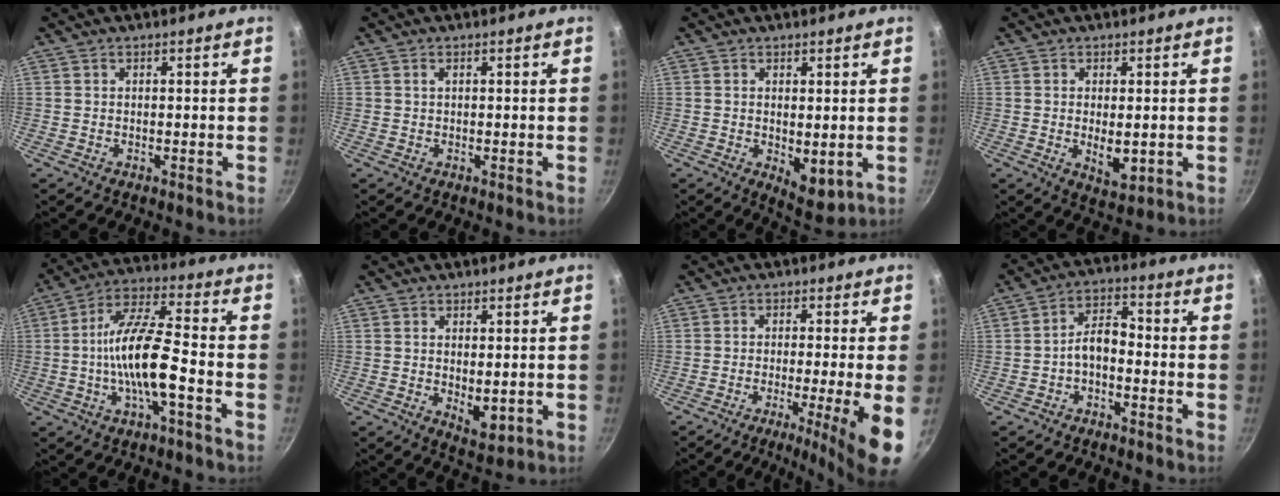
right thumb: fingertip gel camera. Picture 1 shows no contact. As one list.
[{"total": 0.6, "force": [0.2, 0.3, 0.4], "torque": [-0.008, 0.002, 0.004]}, {"total": 5.8, "force": [-0.1, 2.9, 5.1], "torque": [-0.065, -0.019, 0.006]}, {"total": 5.2, "force": [-0.3, 2.4, 4.6], "torque": [-0.072, -0.014, 0.003]}, {"total": 13.5, "force": [-3.1, 3.8, 12.6], "torque": [-0.235, 0.036, -0.067]}, {"total": 5.0, "force": [-0.1, 2.4, 4.3], "torque": [-0.065, -0.015, 0.004]}, {"total": 10.0, "force": [-3.3, 0.4, 9.4], "torque": [-0.141, -0.002, -0.051]}, {"total": 5.6, "force": [-2.1, 3.0, 4.2], "torque": [-0.067, 0.038, -0.042]}]